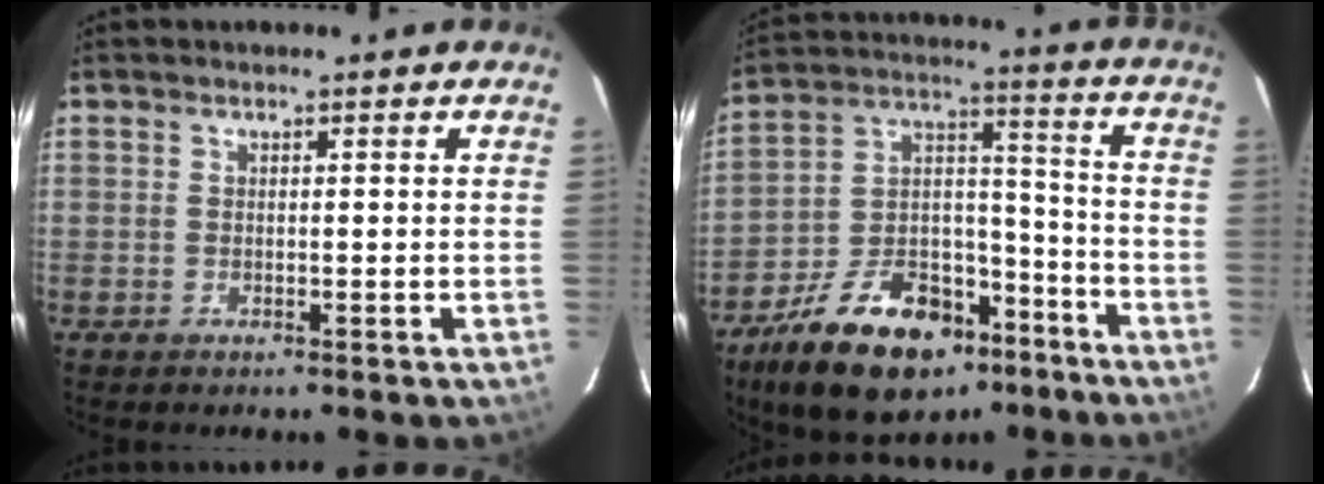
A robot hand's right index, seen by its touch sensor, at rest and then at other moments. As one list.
[{"total": 21.0, "force": [-13.5, 11.1, 11.6], "torque": [-0.223, 0.033, -0.210]}]